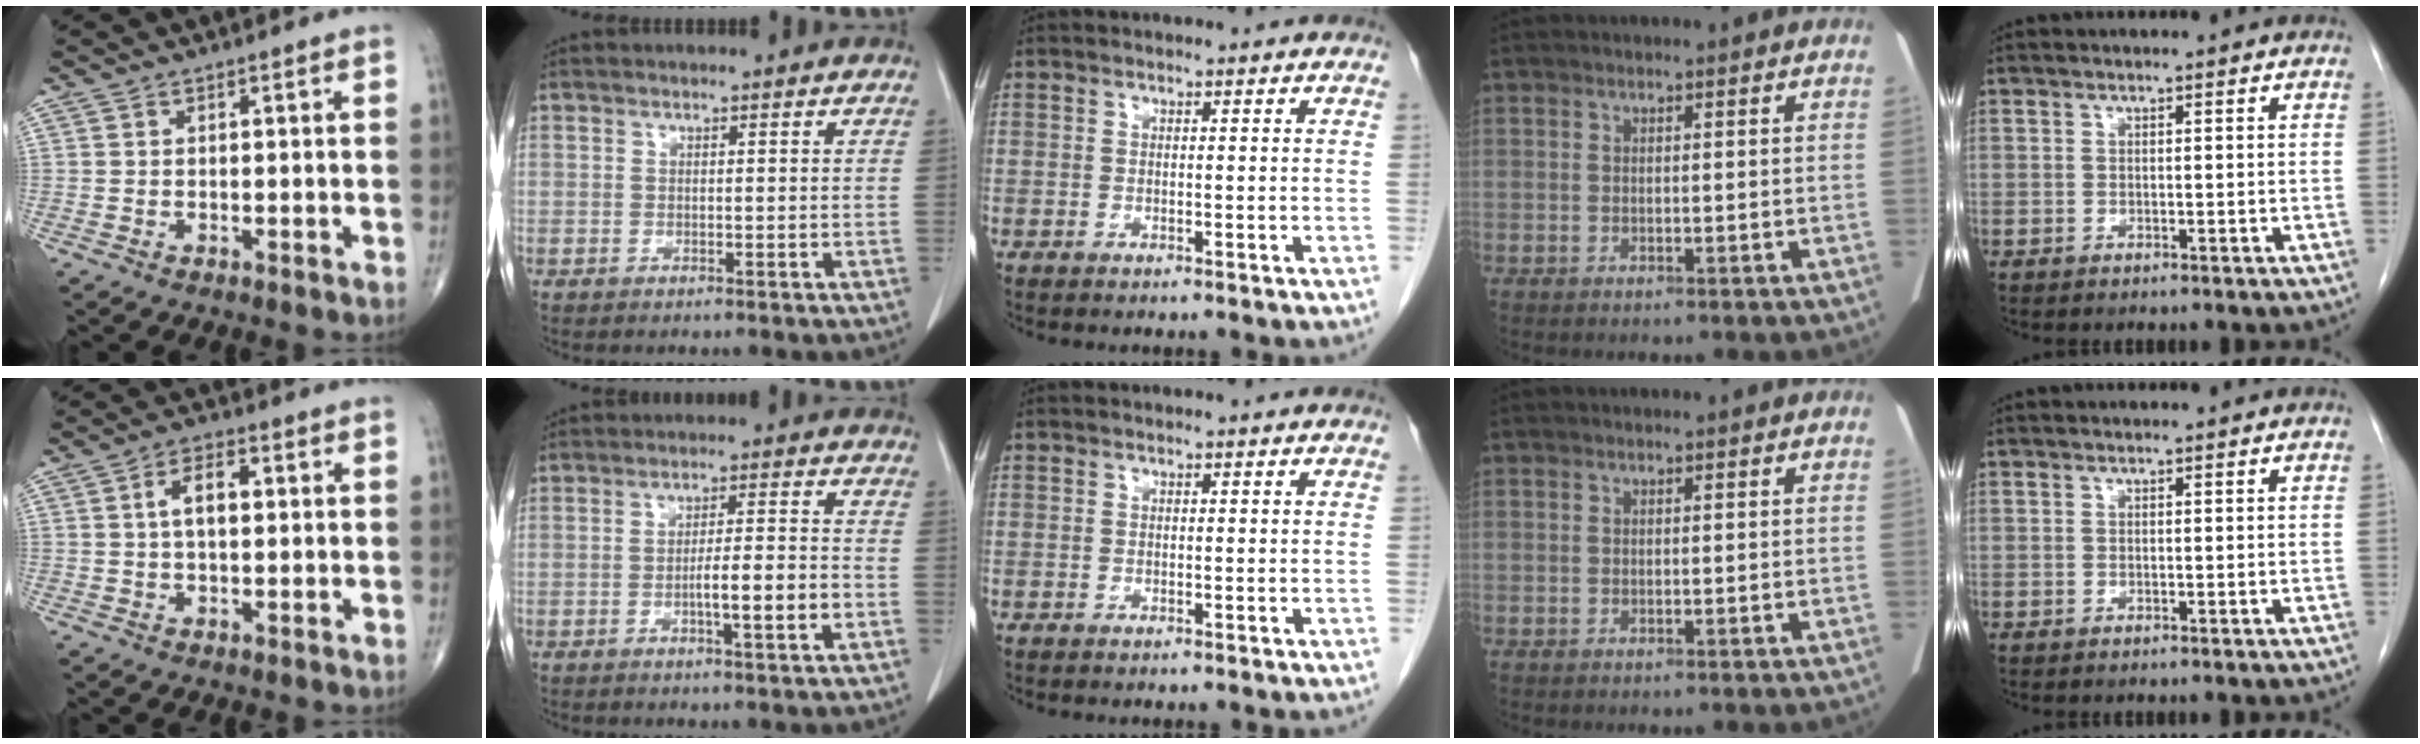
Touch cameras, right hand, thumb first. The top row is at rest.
{"thumb": {"total": 5.7, "force": [0.9, 2.9, 4.8], "torque": [-0.079, 0.012, 0.010]}, "index": {"total": 6.5, "force": [-2.2, 0.3, 6.2], "torque": [-0.099, 0.004, -0.033]}}